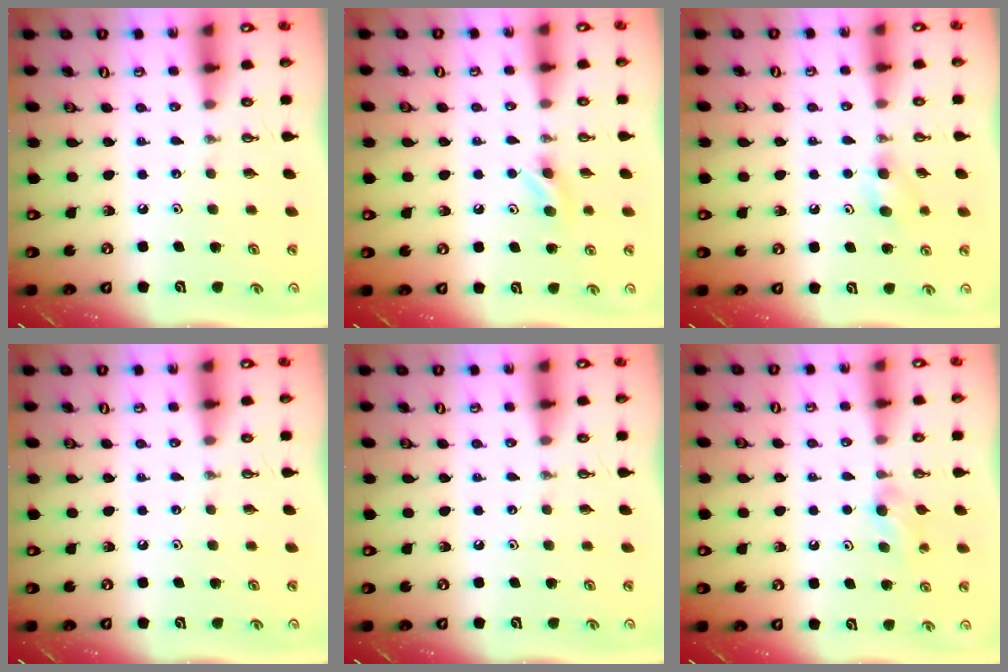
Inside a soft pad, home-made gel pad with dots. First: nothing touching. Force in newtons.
{"total": 5.0, "press": 4.1, "slide": 2.8}
{"total": 5.3, "press": 5.1, "slide": 1.3}
{"total": 0.0}
{"total": 0.0}
{"total": 4.3, "press": 4.2, "slide": 0.9}